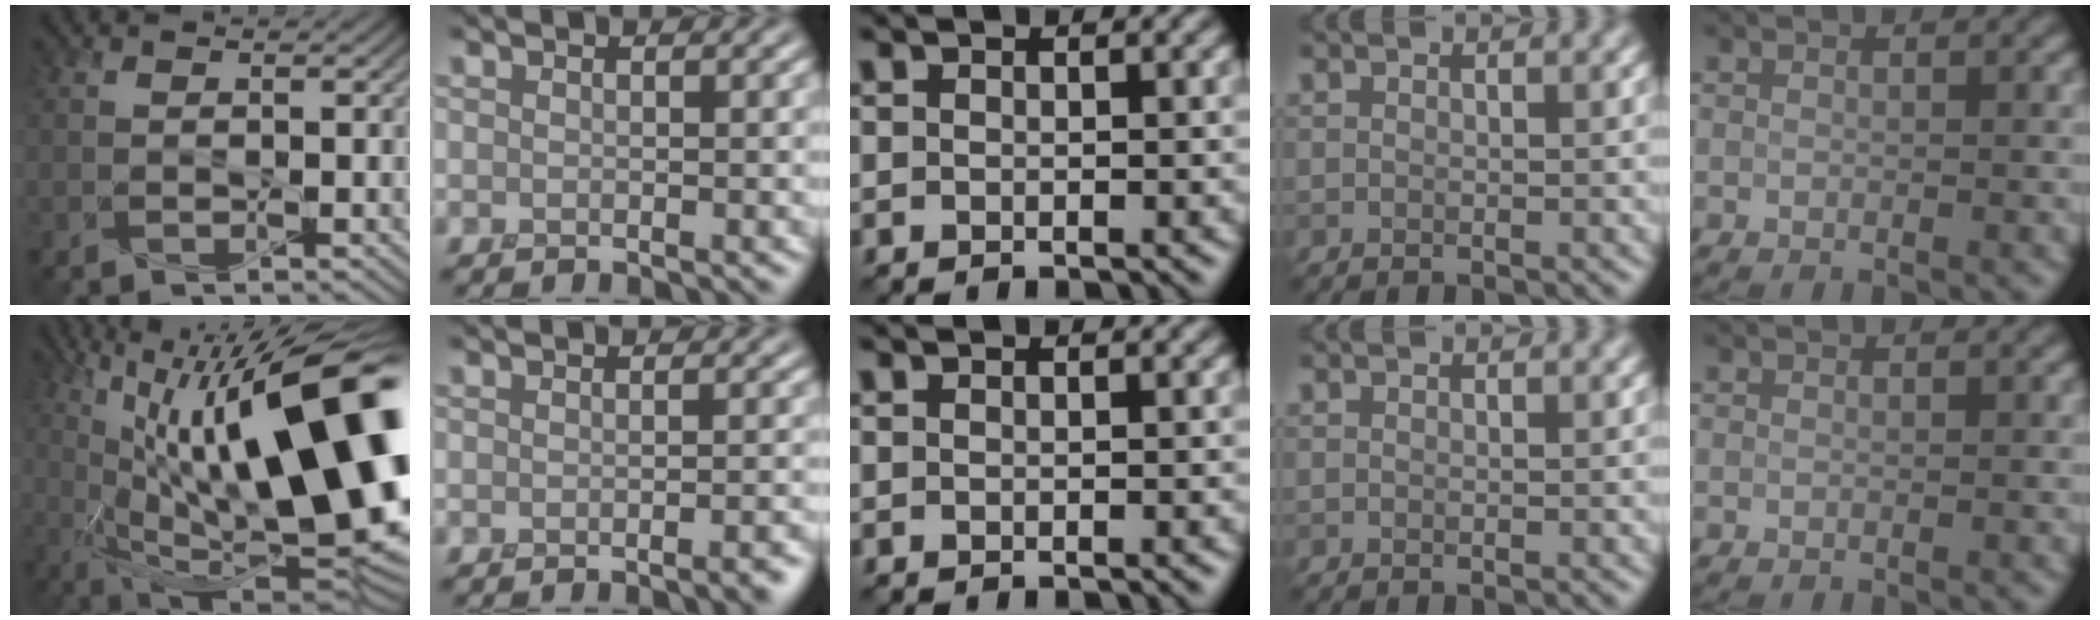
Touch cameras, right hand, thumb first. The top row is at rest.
{"thumb": {"total": 23.6, "force": [4.7, 8.4, 21.5], "torque": [-0.351, 0.039, 0.072]}, "index": {"total": 2.0, "force": [-1.6, 0.3, 1.3], "torque": [-0.018, -0.003, -0.019]}}